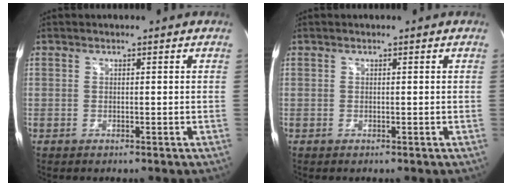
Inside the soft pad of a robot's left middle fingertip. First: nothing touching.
{"total": 0.0}